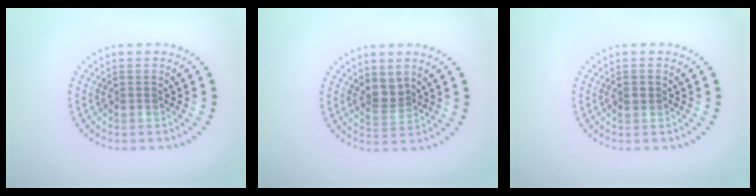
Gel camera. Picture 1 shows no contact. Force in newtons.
{"total": 2.2, "press": 1.6, "slide": 1.4}
{"total": 1.1, "press": 1.1, "slide": 0.2}